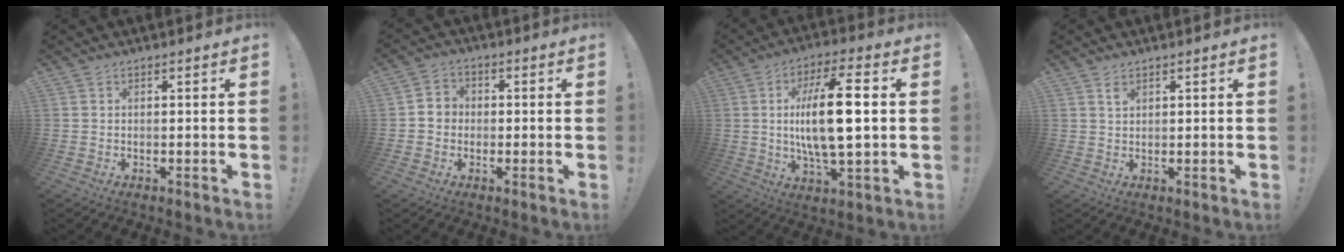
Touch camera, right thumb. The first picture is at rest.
{"total": 4.6, "force": [-0.9, 4.3, 1.4], "torque": [-0.017, 0.015, -0.015]}
{"total": 16.9, "force": [1.1, 5.1, 16.0], "torque": [-0.298, -0.004, 0.002]}
{"total": 1.7, "force": [1.1, 0.9, 0.8], "torque": [-0.008, -0.005, 0.020]}